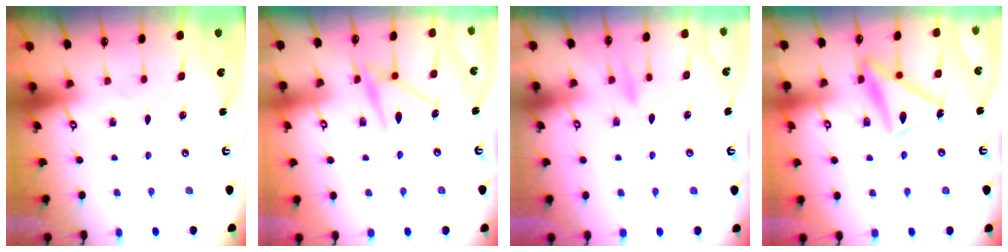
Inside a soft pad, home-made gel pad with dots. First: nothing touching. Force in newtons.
{"total": 15.6, "press": 15.6, "slide": 0.9}
{"total": 7.9, "press": 7.9, "slide": 0.6}
{"total": 15.8, "press": 15.7, "slide": 1.3}